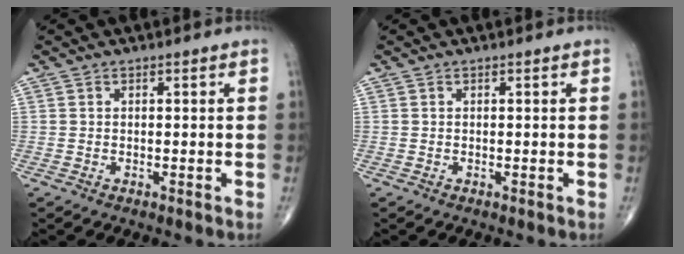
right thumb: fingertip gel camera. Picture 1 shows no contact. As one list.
[{"total": 0.0}]